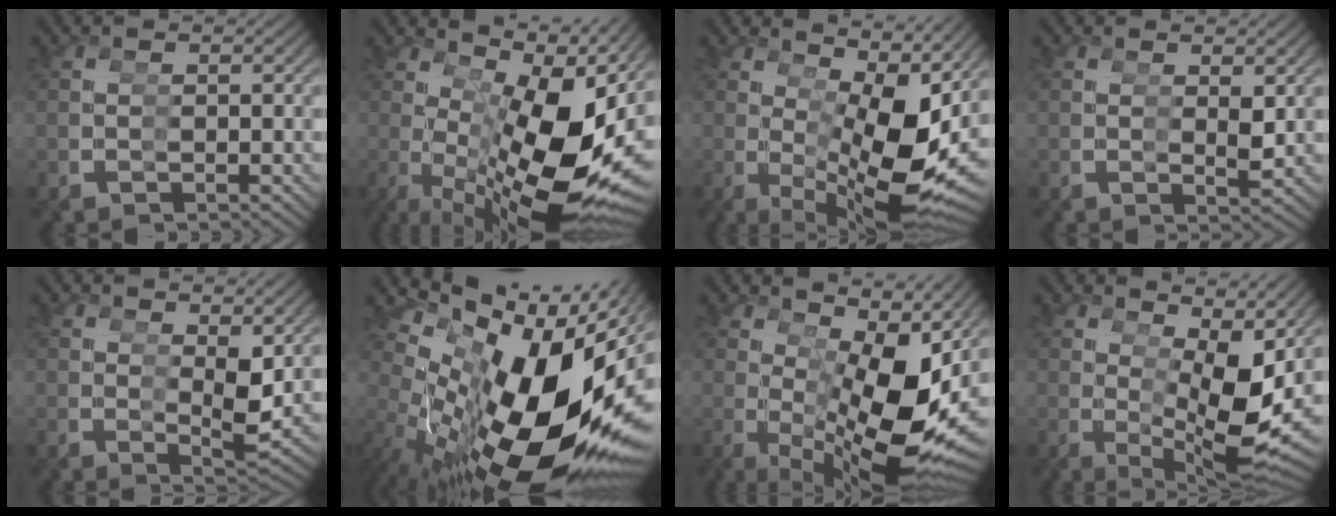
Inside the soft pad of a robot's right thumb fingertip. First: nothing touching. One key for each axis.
{"total": 16.4, "fx": -0.7, "fy": 8.3, "fz": 14.1, "tx": -0.232, "ty": -0.037, "tz": 0.017}
{"total": 13.4, "fx": -1.5, "fy": 6.8, "fz": 11.4, "tx": -0.188, "ty": -0.053, "tz": 0.010}
{"total": 1.5, "fx": 1.0, "fy": 0.3, "fz": 1.1, "tx": -0.007, "ty": 0.000, "tz": 0.012}
{"total": 3.4, "fx": 1.3, "fy": 1.3, "fz": 2.9, "tx": -0.043, "ty": -0.009, "tz": 0.019}
{"total": 22.1, "fx": -1.4, "fy": 13.6, "fz": 17.4, "tx": -0.286, "ty": -0.041, "tz": 0.002}
{"total": 15.4, "fx": -2.0, "fy": 8.3, "fz": 12.9, "tx": -0.218, "ty": -0.055, "tz": 0.004}
{"total": 9.3, "fx": 0.1, "fy": 4.3, "fz": 8.3, "tx": -0.141, "ty": -0.037, "tz": 0.023}